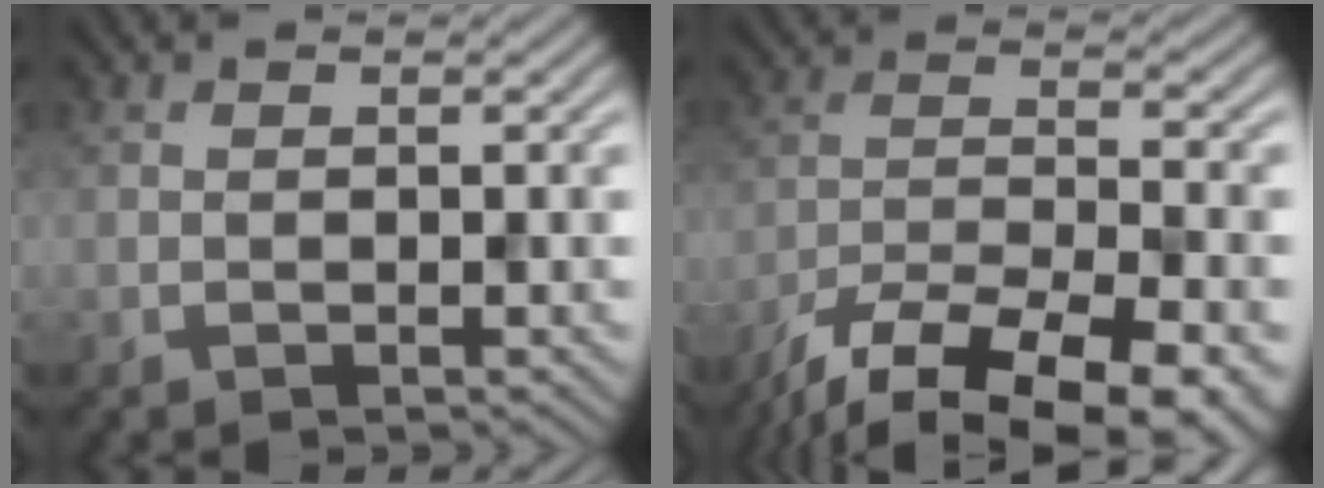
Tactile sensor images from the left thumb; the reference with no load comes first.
{"total": 15.4, "force": [-12.0, 4.6, 8.4], "torque": [-0.167, -0.036, -0.179]}